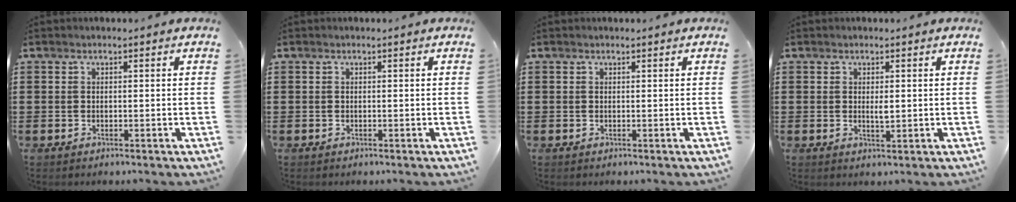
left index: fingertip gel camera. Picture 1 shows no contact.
{"total": 0.0}
{"total": 0.0}
{"total": 1.8, "force": [0.3, 0.5, 1.7], "torque": [-0.034, 0.001, 0.003]}